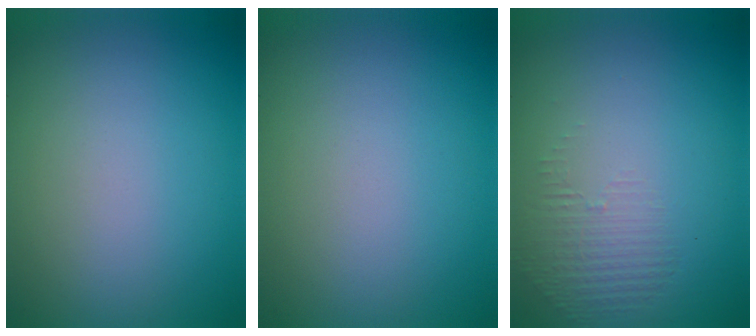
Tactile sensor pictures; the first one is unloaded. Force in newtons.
{"total": 0.0}
{"total": 1.4, "press": 0.1, "slide": 1.4}